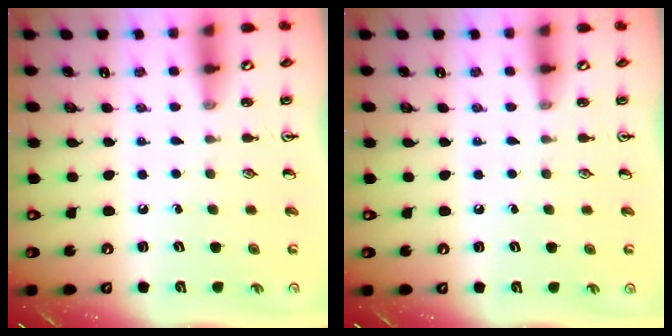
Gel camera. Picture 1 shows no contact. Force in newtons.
{"total": 0.0}